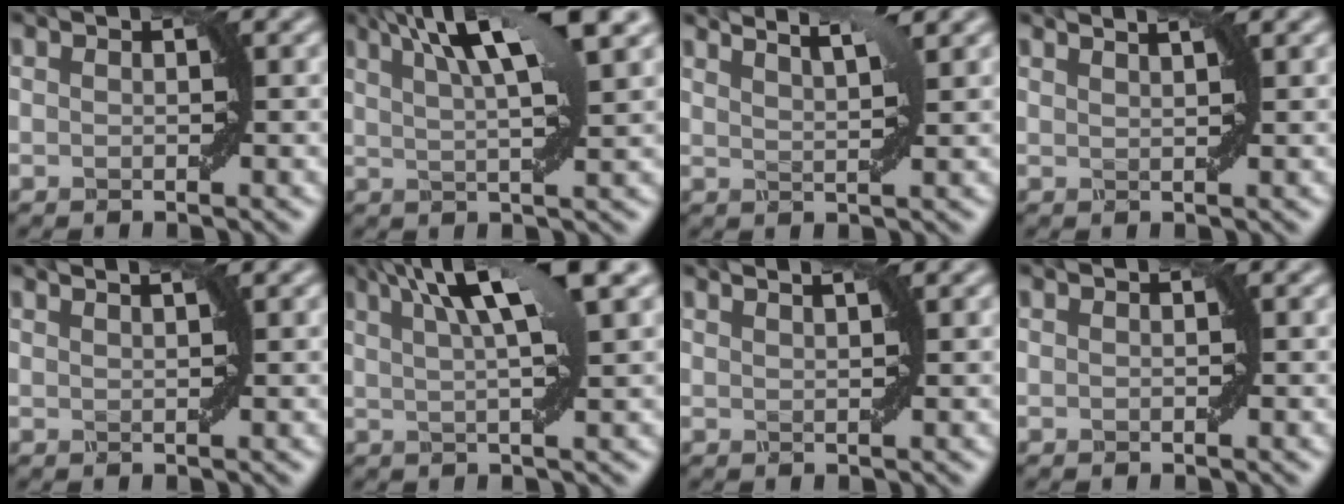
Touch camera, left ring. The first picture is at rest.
{"total": 9.3, "force": [4.8, 2.0, 7.6], "torque": [-0.101, 0.025, 0.070]}
{"total": 4.8, "force": [3.8, 1.1, 2.6], "torque": [-0.017, 0.021, 0.028]}
{"total": 3.2, "force": [2.5, 1.0, 1.8], "torque": [-0.006, 0.014, 0.004]}
{"total": 2.5, "force": [1.9, 0.8, 1.5], "torque": [-0.002, 0.004, -0.001]}
{"total": 8.1, "force": [3.9, 1.6, 6.9], "torque": [-0.096, 0.022, 0.059]}
{"total": 2.8, "force": [2.2, 0.9, 1.6], "torque": [-0.005, 0.010, 0.001]}
{"total": 0.0}